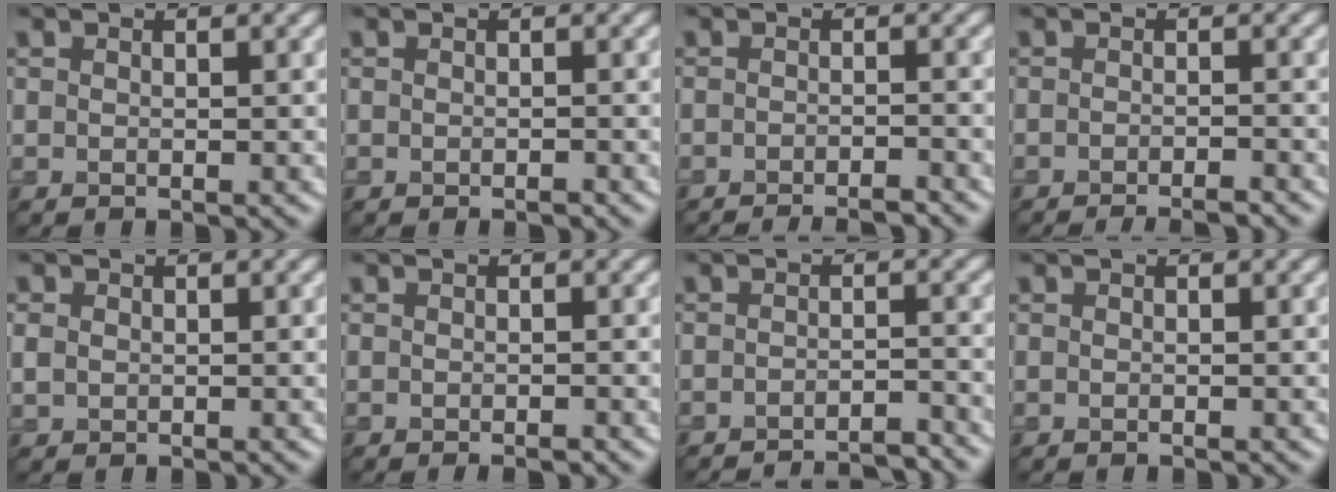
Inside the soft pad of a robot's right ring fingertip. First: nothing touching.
{"total": 0.6, "force": [-0.5, 0.1, 0.3], "torque": [-0.003, 0.000, -0.007]}
{"total": 3.4, "force": [-2.9, 0.4, 1.7], "torque": [-0.020, 0.002, -0.045]}
{"total": 3.1, "force": [-2.5, 0.5, 1.8], "torque": [-0.020, 0.000, -0.040]}
{"total": 1.2, "force": [0.2, 1.1, 0.5], "torque": [-0.011, 0.001, 0.004]}
{"total": 0.9, "force": [-0.6, 0.1, 0.6], "torque": [-0.009, -0.004, -0.009]}
{"total": 4.2, "force": [-4.0, 0.4, 1.3], "torque": [-0.011, 0.005, -0.056]}
{"total": 0.0}